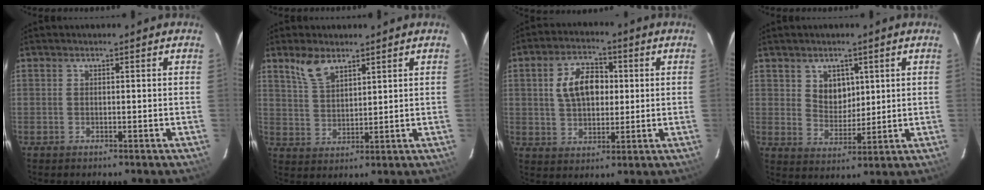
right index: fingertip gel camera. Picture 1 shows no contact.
{"total": 6.1, "force": [4.3, 2.6, 3.3], "torque": [-0.064, 0.006, 0.091]}
{"total": 9.7, "force": [1.7, 6.2, 7.2], "torque": [-0.136, 0.022, 0.035]}
{"total": 5.6, "force": [2.3, 4.4, 2.6], "torque": [-0.039, 0.003, 0.050]}